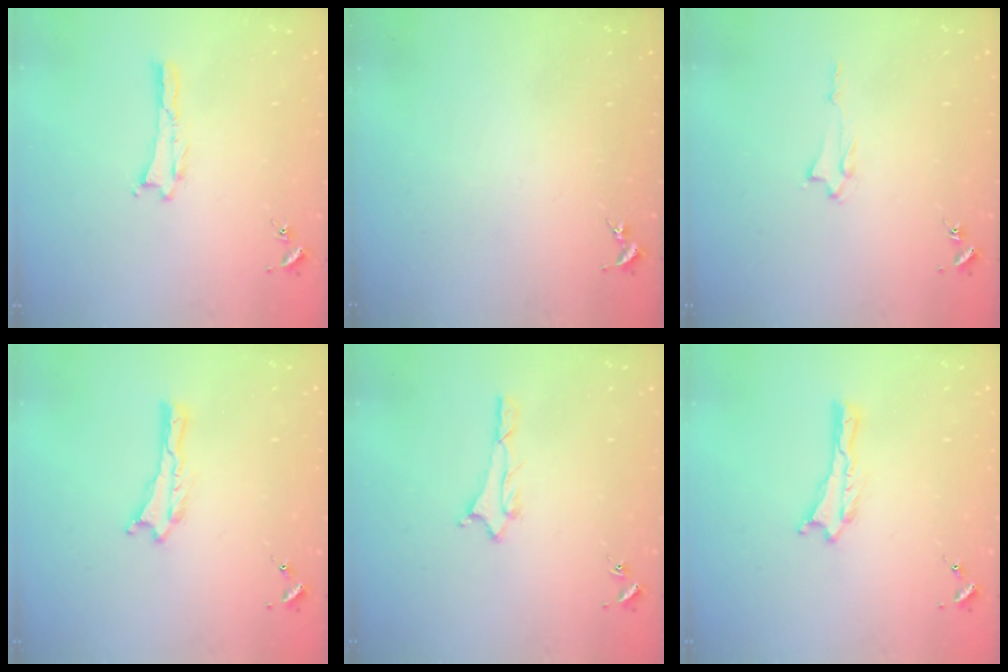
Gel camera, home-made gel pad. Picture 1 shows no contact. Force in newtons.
{"total": 0.0}
{"total": 1.3, "press": 1.3, "slide": 0.2}
{"total": 0.0}
{"total": 1.5, "press": 1.5, "slide": 0.1}
{"total": 0.0}